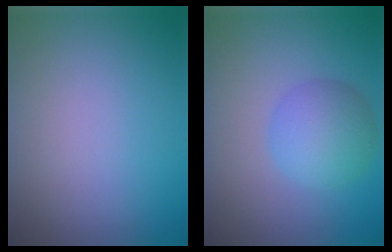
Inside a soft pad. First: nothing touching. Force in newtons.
{"total": 4.3, "press": 4.3, "slide": 0.0}